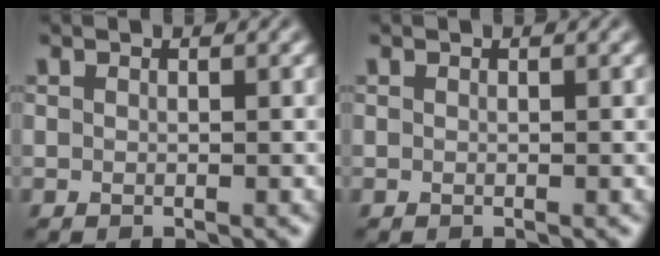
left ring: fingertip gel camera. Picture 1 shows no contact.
{"total": 0.0}